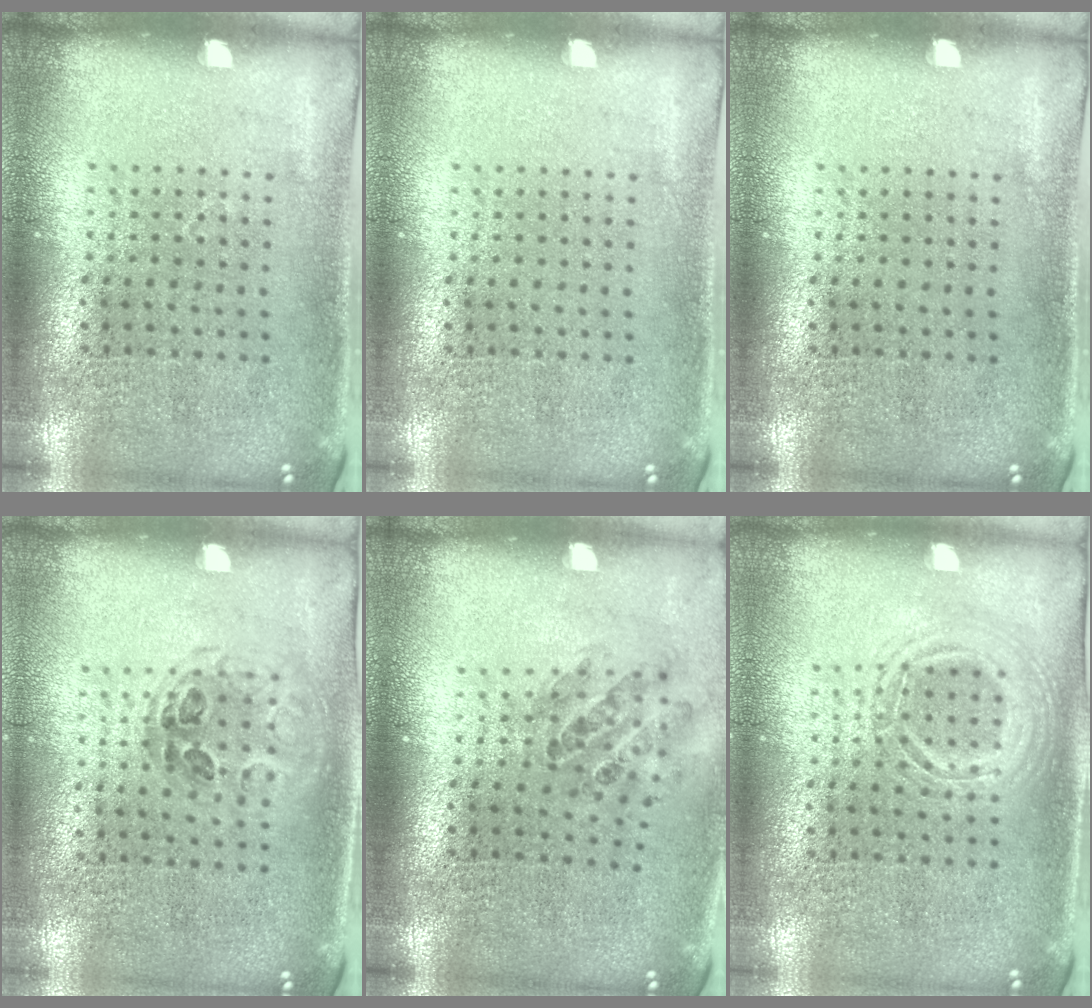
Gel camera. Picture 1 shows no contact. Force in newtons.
{"total": 0.0}
{"total": 0.0}
{"total": 1.0, "press": 0.8, "slide": 0.5}
{"total": 0.9, "press": 0.8, "slide": 0.1}
{"total": 1.2, "press": 1.2, "slide": 0.1}